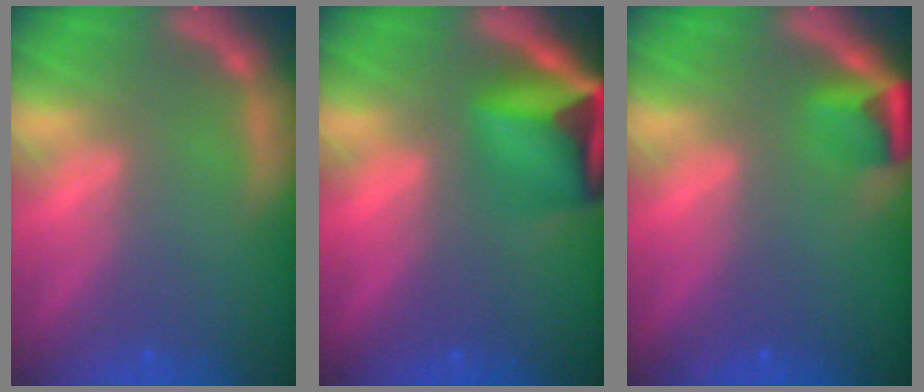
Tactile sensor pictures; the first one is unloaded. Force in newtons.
{"total": 8.4}
{"total": 2.9}